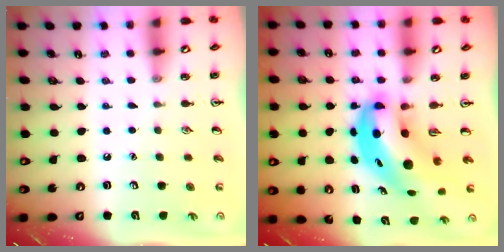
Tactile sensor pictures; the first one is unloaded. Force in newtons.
{"total": 8.8, "press": 8.4, "slide": 2.5}